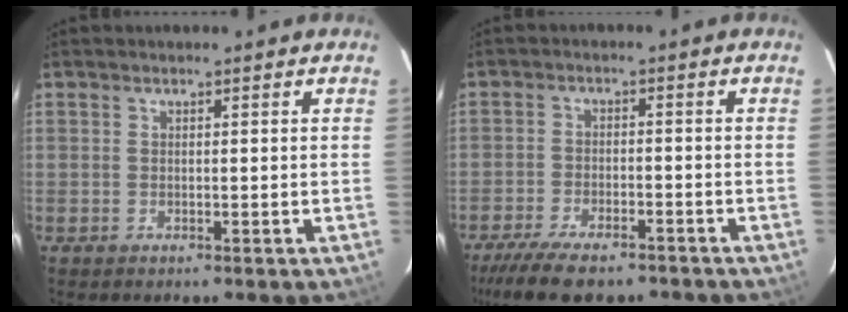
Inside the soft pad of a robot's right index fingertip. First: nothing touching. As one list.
[{"total": 12.1, "force": [-9.9, 3.6, 5.9], "torque": [-0.138, -0.031, -0.159]}]